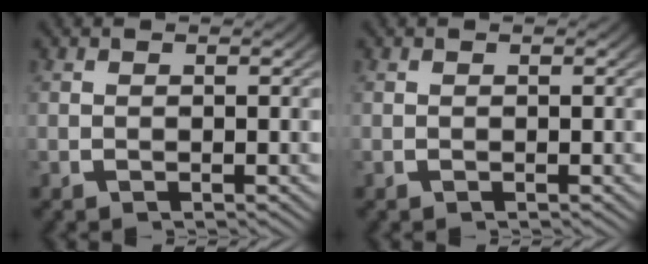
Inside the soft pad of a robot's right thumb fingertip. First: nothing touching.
{"total": 0.0}